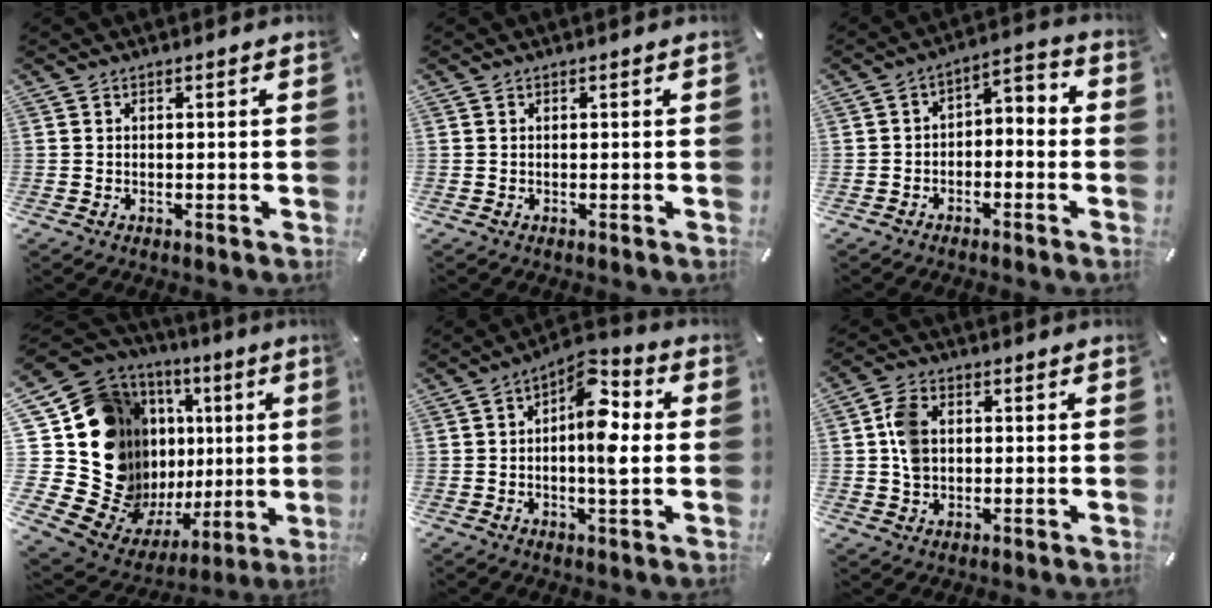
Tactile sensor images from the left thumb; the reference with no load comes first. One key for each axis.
{"total": 0.0}
{"total": 4.4, "fx": -3.4, "fy": 2.4, "fz": 1.6, "tx": -0.029, "ty": 0.016, "tz": -0.070}
{"total": 26.2, "fx": 3.7, "fy": 18.6, "fz": 18.1, "tx": -0.277, "ty": -0.100, "tz": 0.128}
{"total": 10.4, "fx": 0.7, "fy": 4.3, "fz": 9.5, "tx": -0.144, "ty": -0.009, "tz": 0.010}
{"total": 6.5, "fx": 0.6, "fy": 5.1, "fz": 4.0, "tx": -0.078, "ty": 0.009, "tz": 0.011}